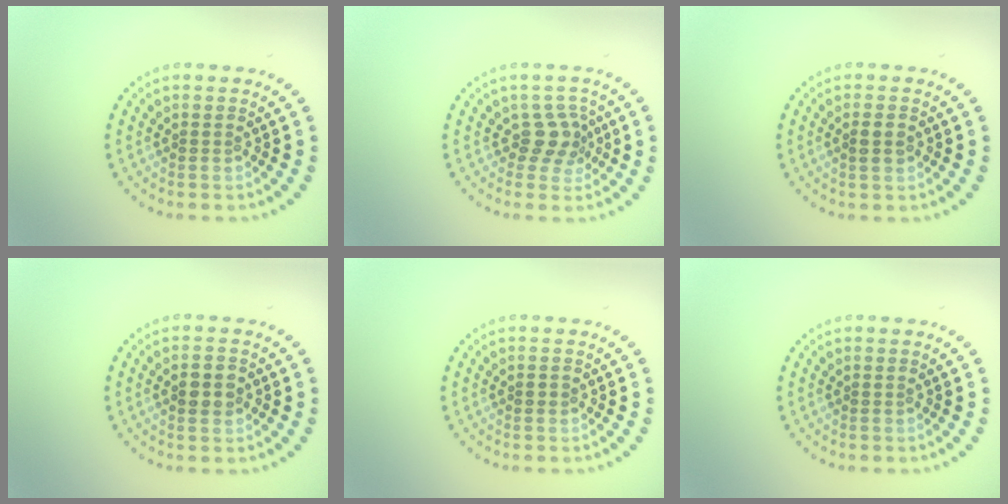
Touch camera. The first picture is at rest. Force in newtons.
{"total": 2.5, "press": 1.8, "slide": 1.7}
{"total": 1.6, "press": 1.6, "slide": 0.3}
{"total": 2.6, "press": 2.6, "slide": 0.2}
{"total": 0.8, "press": 0.7, "slide": 0.1}
{"total": 0.0}